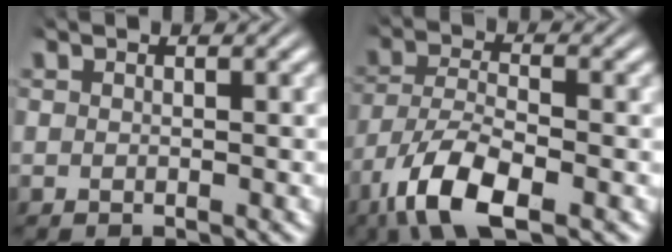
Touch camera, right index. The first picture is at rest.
{"total": 6.5, "force": [-3.0, 3.0, 4.9], "torque": [-0.097, -0.020, -0.041]}